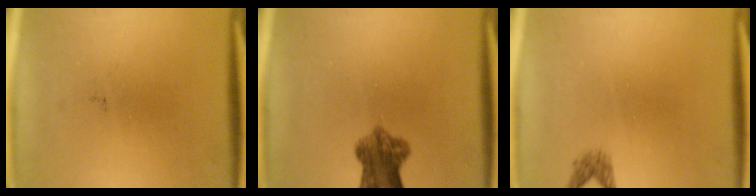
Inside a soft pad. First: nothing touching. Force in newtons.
{"total": 6.5}
{"total": 1.3}